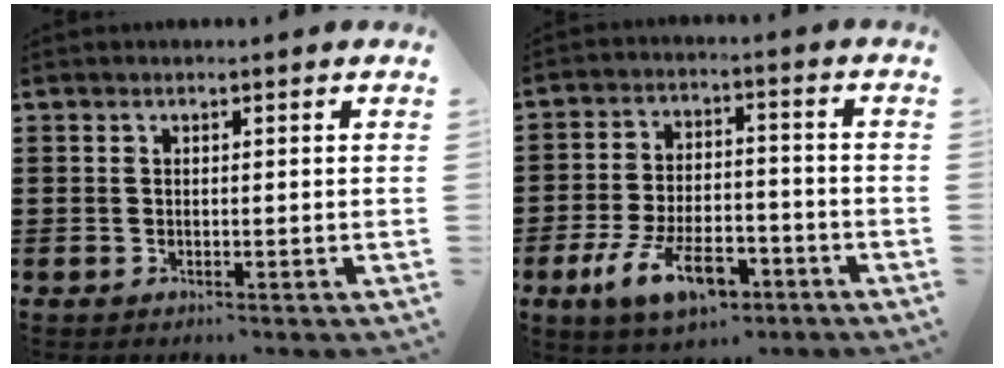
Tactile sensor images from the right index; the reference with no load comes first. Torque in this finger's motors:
{"motor_torque": [2.14, 0.00, 0.70, 0.08]}